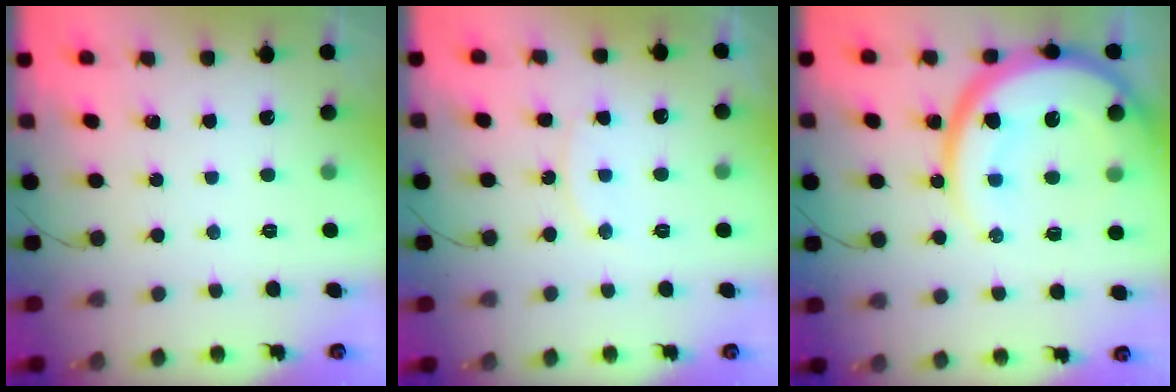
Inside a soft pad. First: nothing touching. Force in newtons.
{"total": 8.4, "press": 8.4, "slide": 0.4}
{"total": 20.9, "press": 20.8, "slide": 1.8}